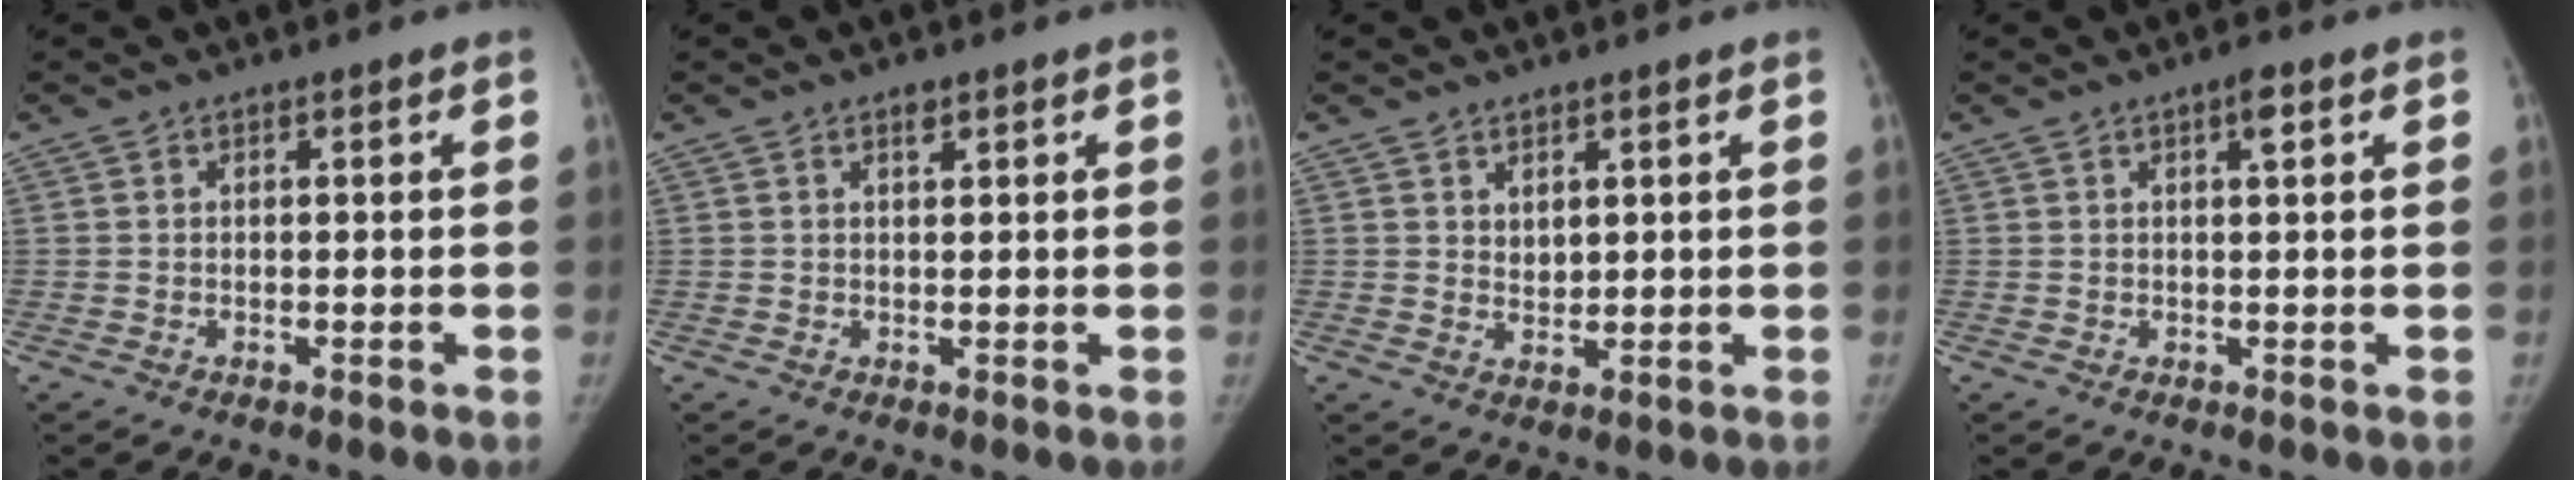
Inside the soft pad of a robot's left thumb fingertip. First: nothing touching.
{"total": 1.5, "force": [1.0, 0.6, 0.9], "torque": [-0.009, -0.004, 0.015]}
{"total": 2.3, "force": [1.4, 1.3, 1.2], "torque": [-0.012, -0.015, 0.032]}
{"total": 2.3, "force": [1.1, 0.5, 2.0], "torque": [-0.029, -0.001, 0.015]}